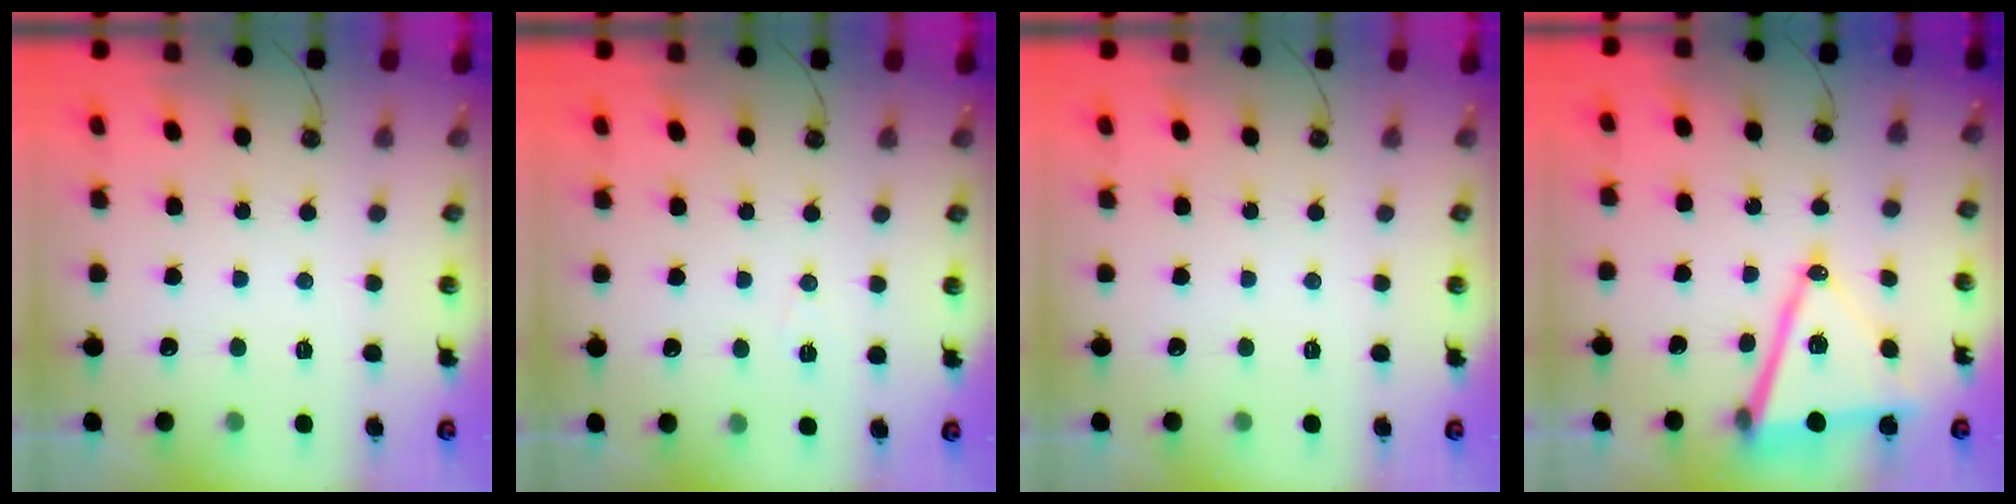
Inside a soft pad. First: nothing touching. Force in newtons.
{"total": 5.8, "press": 3.8, "slide": 4.5}
{"total": 0.0}
{"total": 15.3, "press": 14.9, "slide": 3.7}